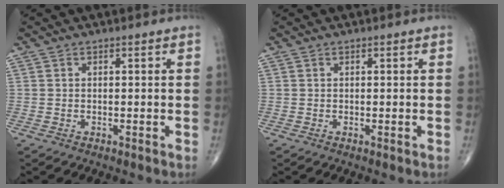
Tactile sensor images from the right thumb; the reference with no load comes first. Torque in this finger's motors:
{"motor_torque": [0.13, 0.01, 0.20, -0.05, 0.02]}